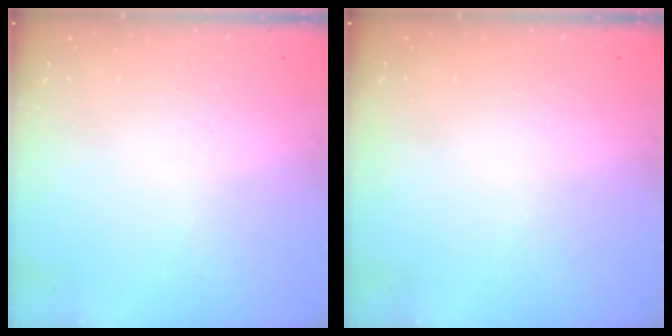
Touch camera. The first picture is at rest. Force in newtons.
{"total": 0.0}